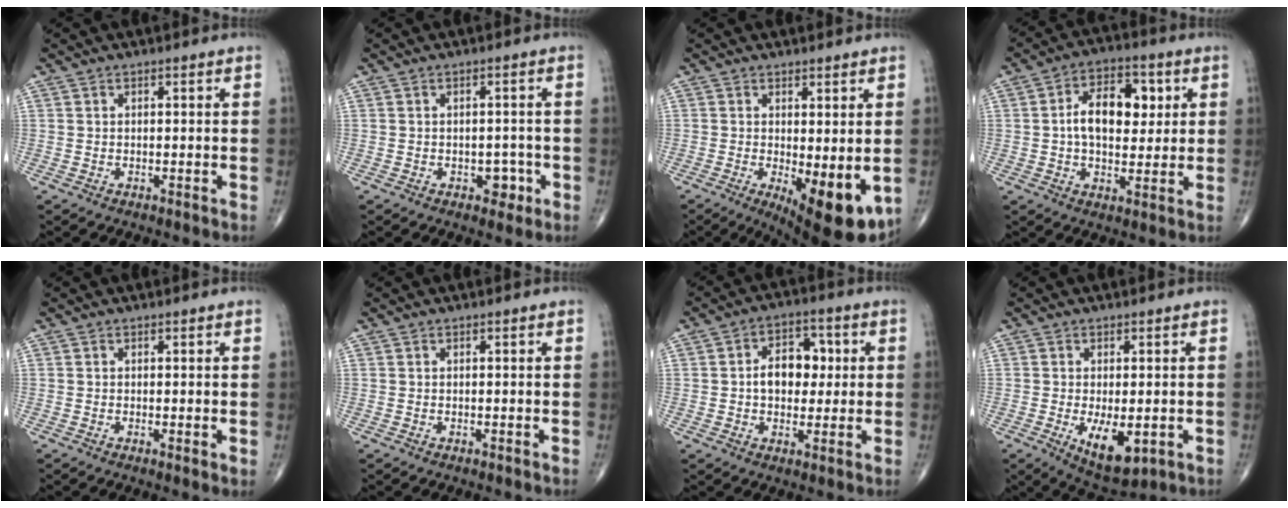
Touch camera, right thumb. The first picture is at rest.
{"total": 3.1, "force": [-1.2, 2.1, 1.8], "torque": [-0.003, 0.008, -0.014]}
{"total": 10.8, "force": [-2.1, 3.8, 9.9], "torque": [-0.128, -0.024, -0.018]}
{"total": 11.8, "force": [1.9, 7.2, 9.1], "torque": [-0.116, 0.008, 0.026]}
{"total": 1.0, "force": [0.1, 0.2, 1.0], "torque": [-0.018, -0.004, -0.001]}
{"total": 0.0}
{"total": 9.0, "force": [0.7, 6.3, 6.4], "torque": [-0.061, 0.015, 0.006]}
{"total": 8.1, "force": [-1.9, 3.7, 6.9], "torque": [-0.102, -0.015, -0.017]}